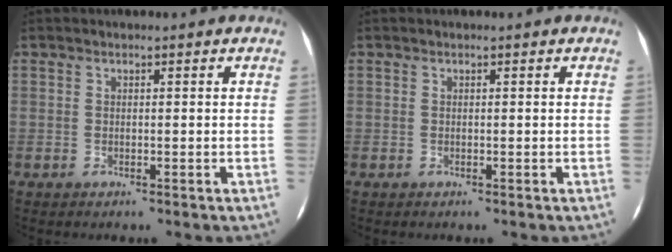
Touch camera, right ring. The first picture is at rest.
{"total": 0.0}